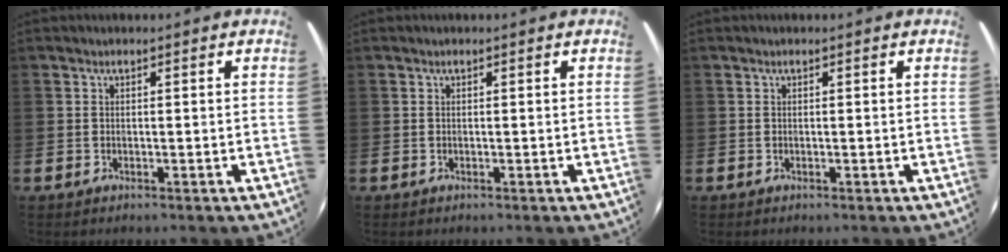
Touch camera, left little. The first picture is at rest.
{"total": 0.0}
{"total": 0.0}